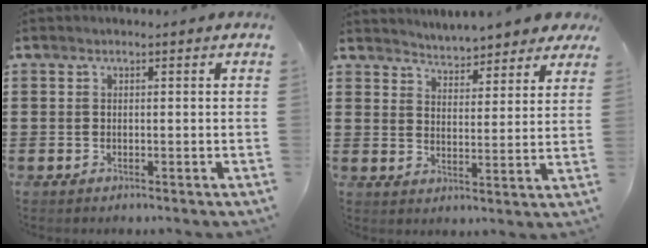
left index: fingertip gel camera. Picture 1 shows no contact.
{"total": 4.4, "force": [4.4, 0.1, -0.3], "torque": [-0.018, -0.026, 0.078]}